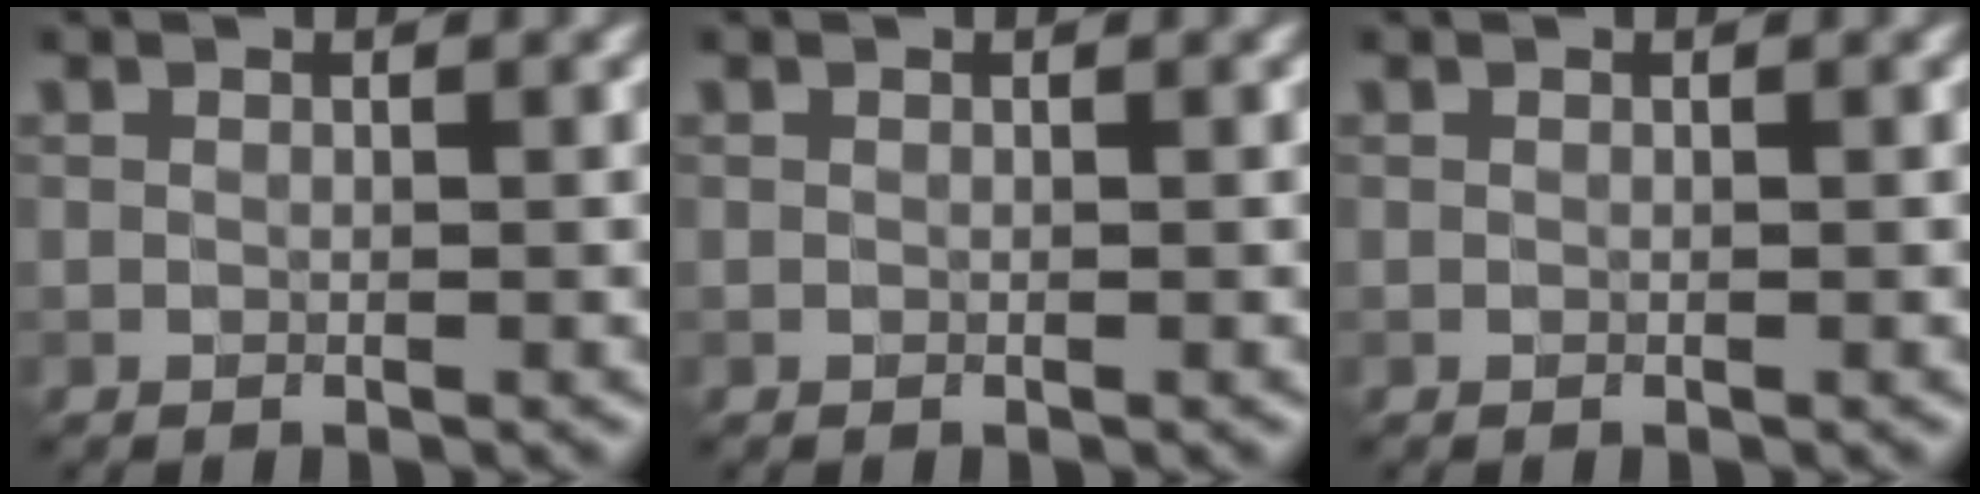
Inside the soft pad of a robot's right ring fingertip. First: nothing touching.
{"total": 0.0}
{"total": 0.0}